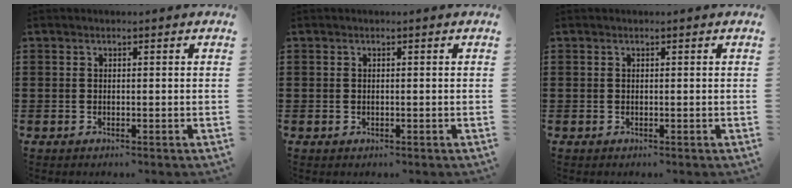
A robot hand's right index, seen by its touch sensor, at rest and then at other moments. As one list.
[{"total": 0.0}, {"total": 0.0}]